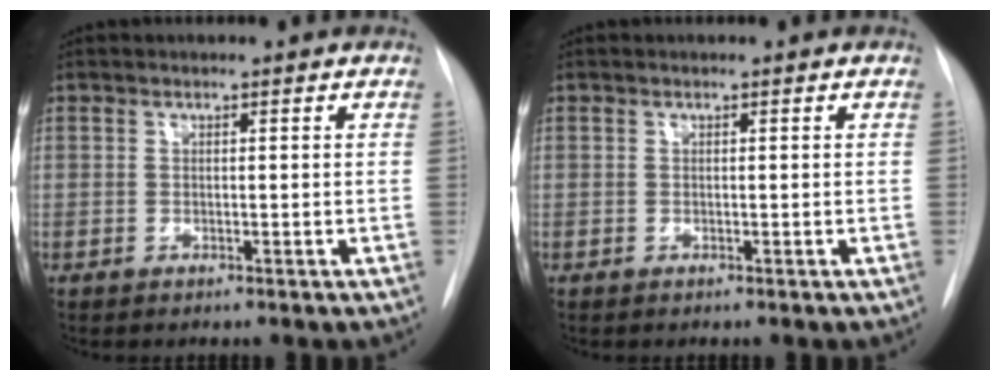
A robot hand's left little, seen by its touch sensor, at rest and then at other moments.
{"total": 0.0}